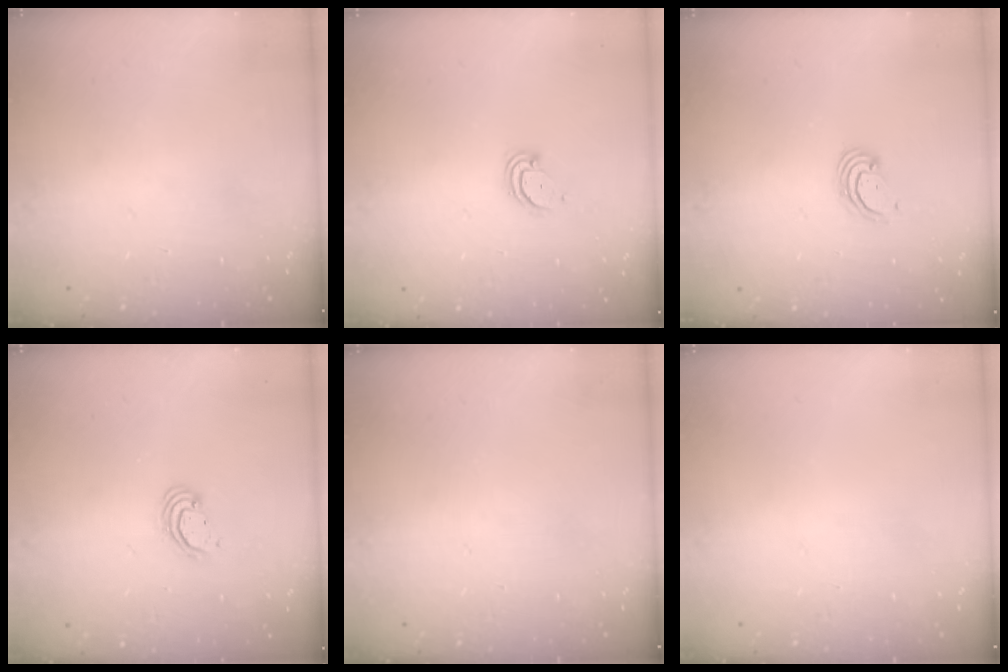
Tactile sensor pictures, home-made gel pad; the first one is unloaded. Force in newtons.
{"total": 3.0, "press": 3.0, "slide": 0.2}
{"total": 2.8, "press": 2.8, "slide": 0.3}
{"total": 2.4, "press": 2.4, "slide": 0.1}
{"total": 0.0}
{"total": 0.0}